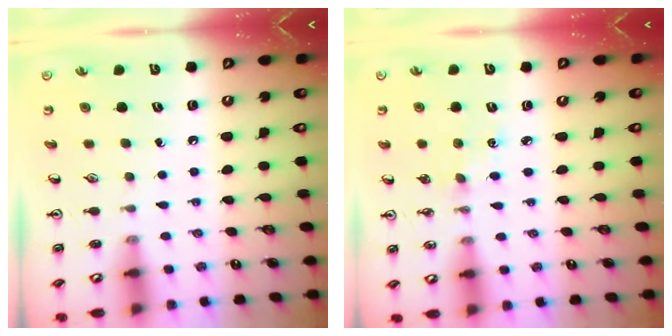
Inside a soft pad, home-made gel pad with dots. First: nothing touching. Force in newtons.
{"total": 2.7, "press": 2.7, "slide": 0.4}